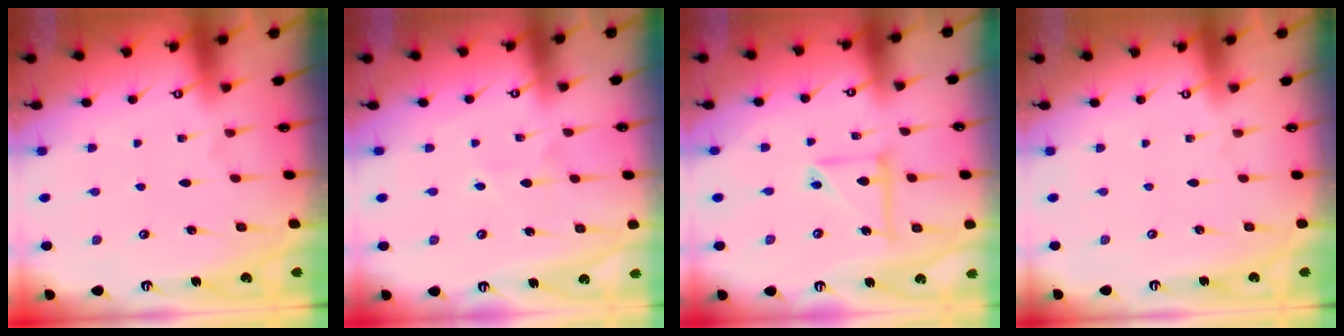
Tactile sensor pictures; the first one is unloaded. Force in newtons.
{"total": 2.8, "press": 2.7, "slide": 0.4}
{"total": 9.1, "press": 9.0, "slide": 1.2}
{"total": 0.0}